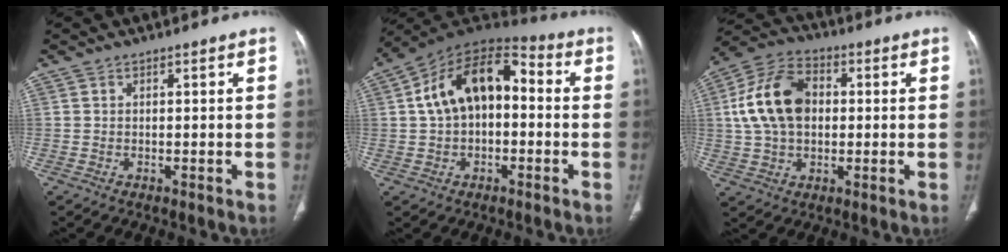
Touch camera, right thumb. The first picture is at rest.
{"total": 15.7, "force": [1.1, 9.7, 12.3], "torque": [-0.181, 0.048, 0.004]}
{"total": 14.4, "force": [1.5, 9.8, 10.5], "torque": [-0.186, 0.021, 0.021]}